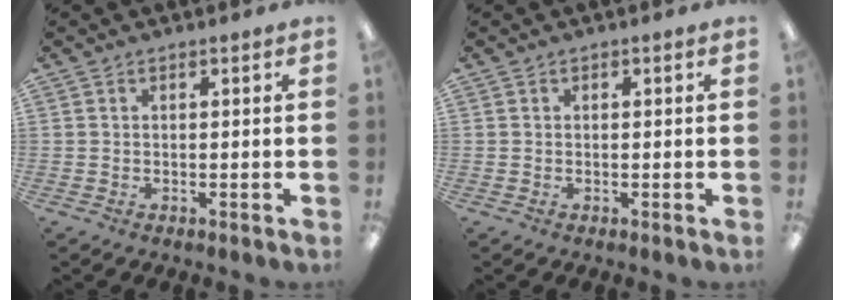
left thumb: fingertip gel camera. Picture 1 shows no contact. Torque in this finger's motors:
{"motor_torque": [0.00, 0.00, 0.01, -0.01, 0.00]}